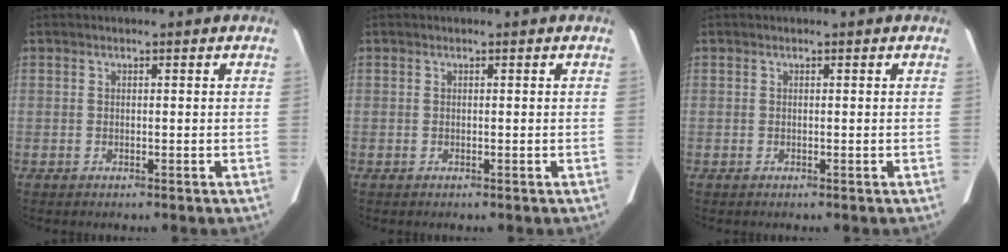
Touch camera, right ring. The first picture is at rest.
{"total": 0.0}
{"total": 0.0}